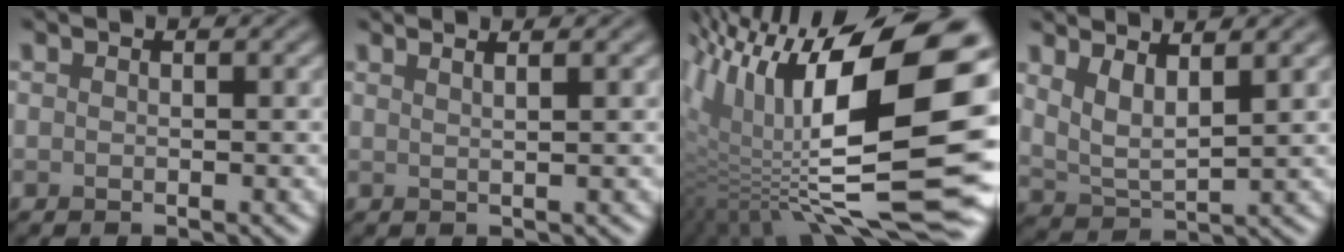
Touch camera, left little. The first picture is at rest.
{"total": 3.0, "force": [1.9, 1.2, 2.0], "torque": [-0.002, 0.014, -0.007]}
{"total": 18.3, "force": [3.0, 7.0, 16.6], "torque": [-0.294, 0.018, 0.049]}
{"total": 3.5, "force": [2.0, 1.1, 2.6], "torque": [-0.058, -0.009, 0.043]}